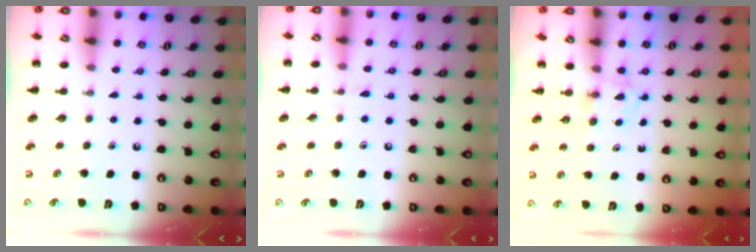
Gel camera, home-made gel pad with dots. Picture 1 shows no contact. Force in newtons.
{"total": 4.2, "press": 3.7, "slide": 1.8}
{"total": 3.2, "press": 2.9, "slide": 1.4}